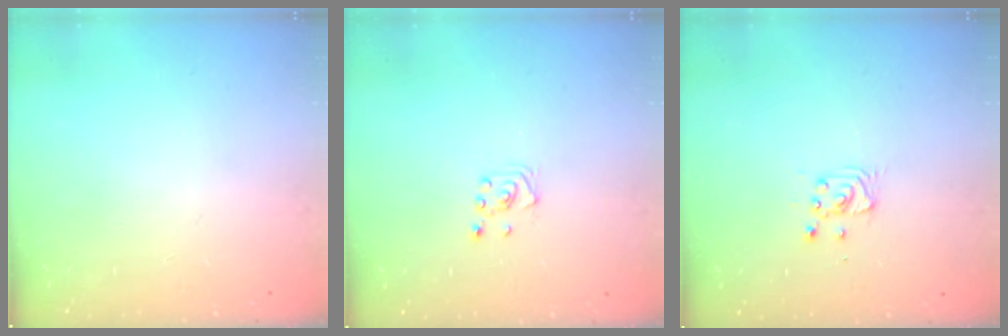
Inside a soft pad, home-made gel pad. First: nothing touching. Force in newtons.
{"total": 3.1, "press": 3.1, "slide": 0.3}
{"total": 2.9, "press": 2.9, "slide": 0.4}